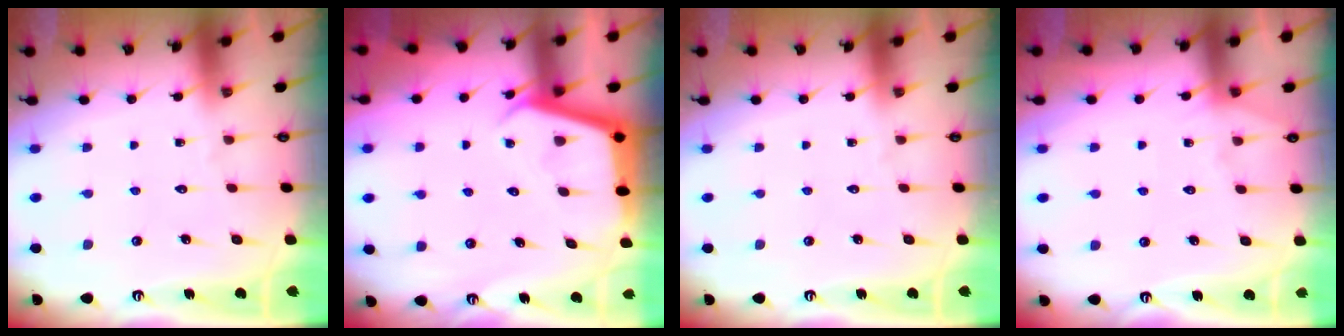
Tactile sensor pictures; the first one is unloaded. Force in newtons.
{"total": 3.9, "press": 3.9, "slide": 0.2}
{"total": 0.0}
{"total": 6.3, "press": 6.3, "slide": 0.7}